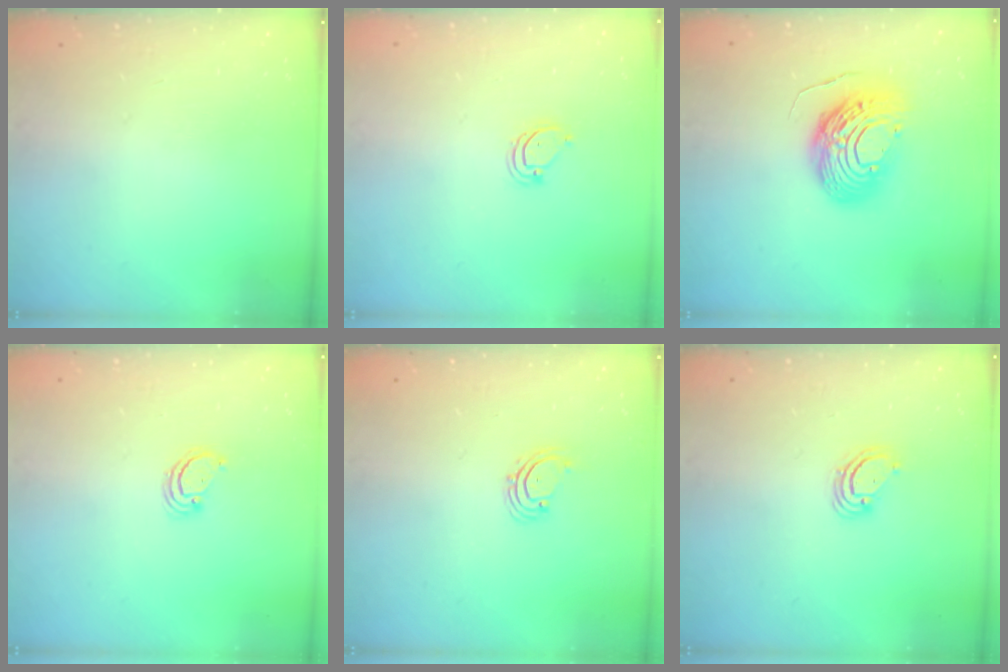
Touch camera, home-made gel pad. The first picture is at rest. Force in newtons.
{"total": 3.4, "press": 3.4, "slide": 0.4}
{"total": 13.8, "press": 13.8, "slide": 1.1}
{"total": 2.3, "press": 2.3, "slide": 0.2}
{"total": 2.0, "press": 2.0, "slide": 0.4}
{"total": 3.7, "press": 3.7, "slide": 0.3}